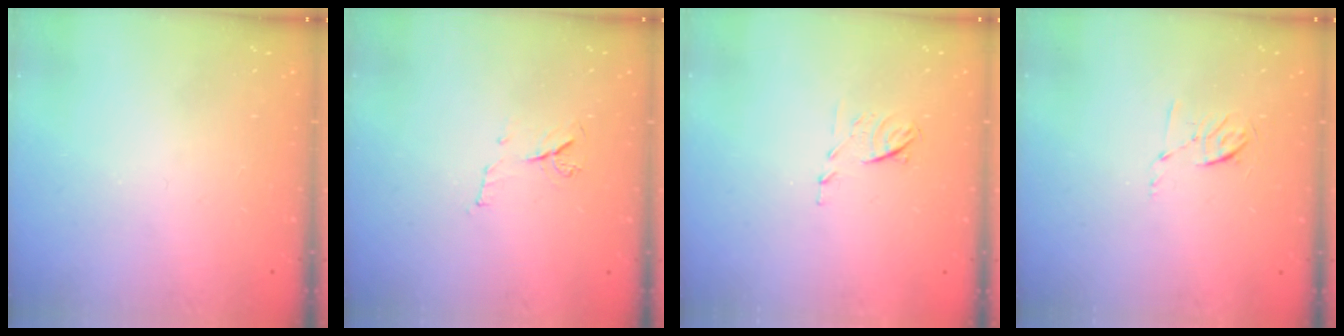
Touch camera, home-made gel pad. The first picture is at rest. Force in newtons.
{"total": 6.5, "press": 6.5, "slide": 0.8}
{"total": 4.8, "press": 4.7, "slide": 0.9}
{"total": 5.4, "press": 5.1, "slide": 1.8}